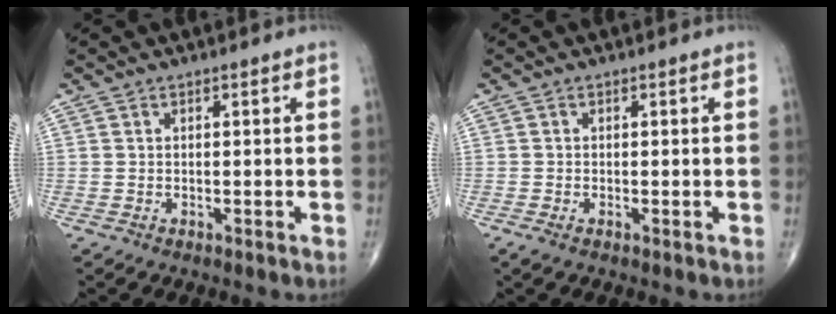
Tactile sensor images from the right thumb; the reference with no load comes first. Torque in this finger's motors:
{"motor_torque": [2.56, 0.63, 0.32, -0.92, 0.02]}